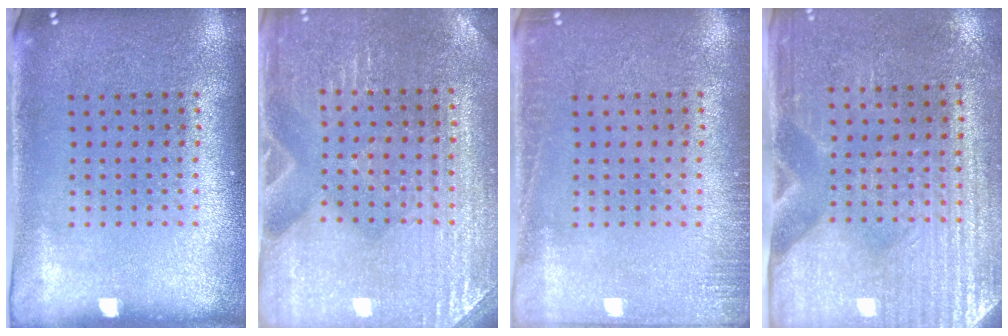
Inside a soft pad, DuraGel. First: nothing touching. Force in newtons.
{"total": 3.1, "press": 3.1, "slide": 0.3}
{"total": 1.4, "press": 1.4, "slide": 0.4}
{"total": 3.0, "press": 2.7, "slide": 1.4}